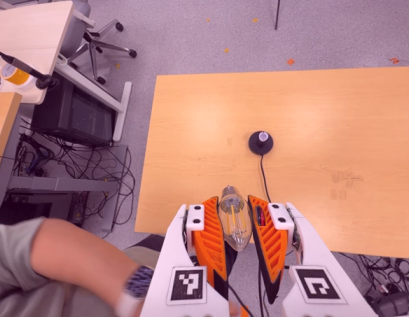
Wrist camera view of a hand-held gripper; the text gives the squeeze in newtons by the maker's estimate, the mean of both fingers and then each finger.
{"total": 21.0, "left": 23.7, "right": 18.3}